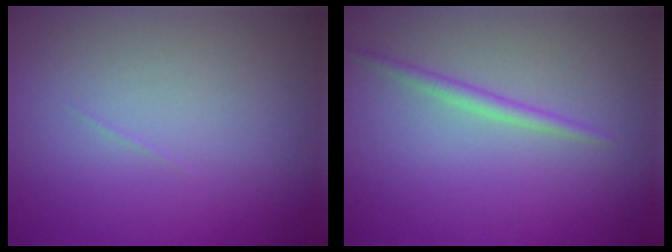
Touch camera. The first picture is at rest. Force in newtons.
{"total": 1.2, "press": 1.2, "slide": 0.0}